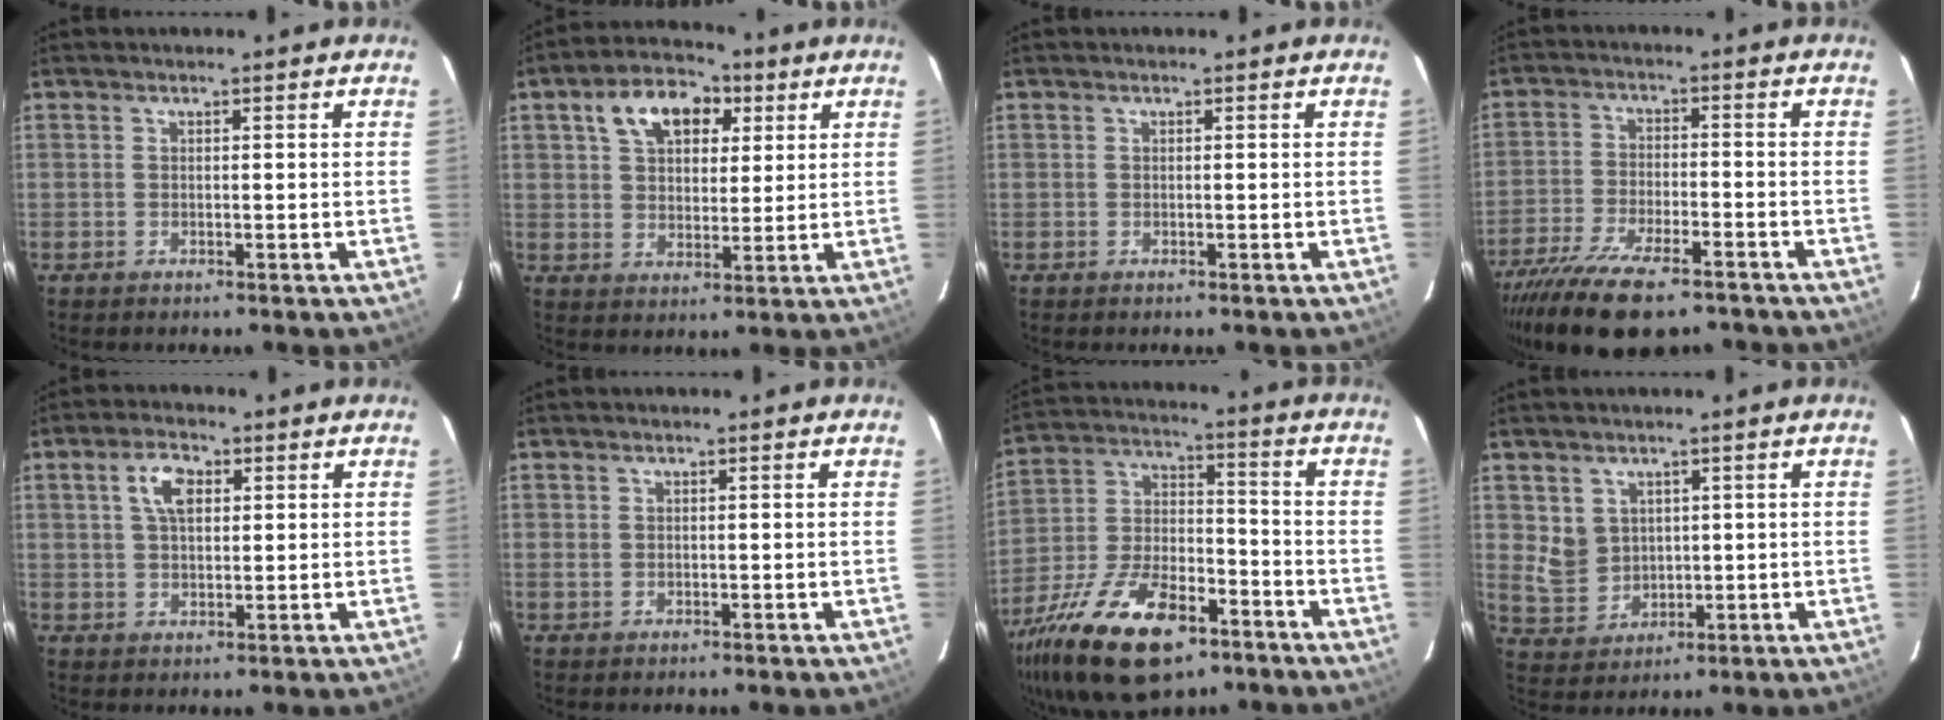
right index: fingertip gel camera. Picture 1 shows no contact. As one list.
[{"total": 11.4, "force": [4.9, 7.2, 7.3], "torque": [-0.130, 0.033, 0.079]}, {"total": 0.0}, {"total": 16.8, "force": [-12.9, 5.2, 9.4], "torque": [-0.196, -0.041, -0.216]}, {"total": 5.4, "force": [1.8, 3.0, 4.1], "torque": [-0.077, 0.013, 0.034]}, {"total": 0.5, "force": [0.2, 0.5, 0.1], "torque": [-0.001, 0.000, 0.004]}, {"total": 22.5, "force": [-13.5, 10.2, 14.9], "torque": [-0.303, -0.023, -0.228]}, {"total": 5.9, "force": [1.9, 5.2, 1.9], "torque": [-0.038, 0.001, 0.055]}]